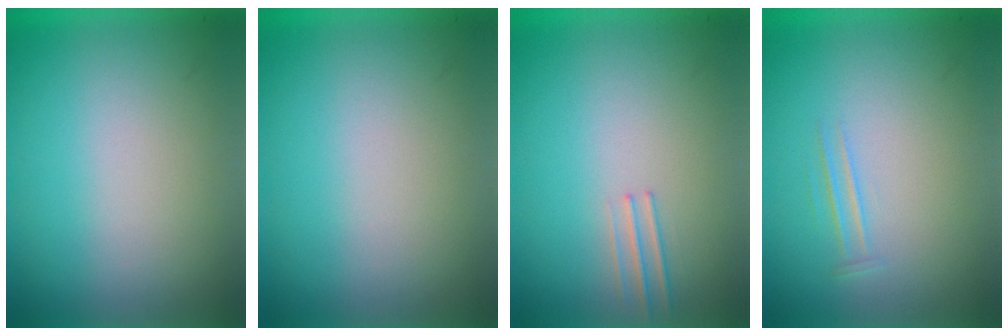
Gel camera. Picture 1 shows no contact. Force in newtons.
{"total": 0.0}
{"total": 1.1}
{"total": 1.1}